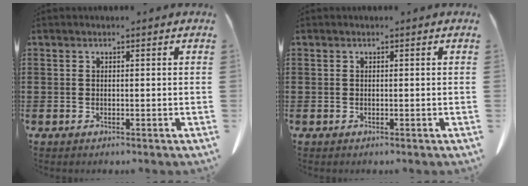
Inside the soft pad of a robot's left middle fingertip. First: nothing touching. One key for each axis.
{"total": 0.0}